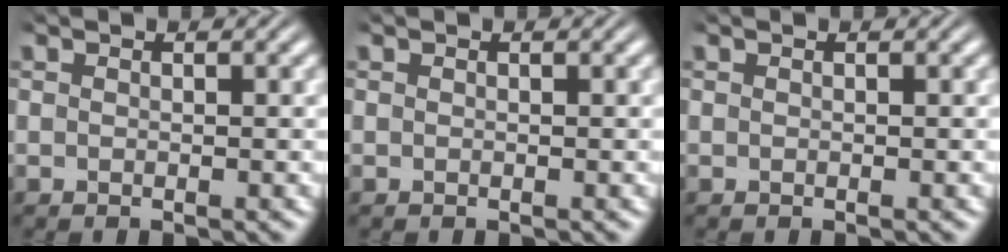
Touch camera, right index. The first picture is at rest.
{"total": 0.0}
{"total": 0.0}